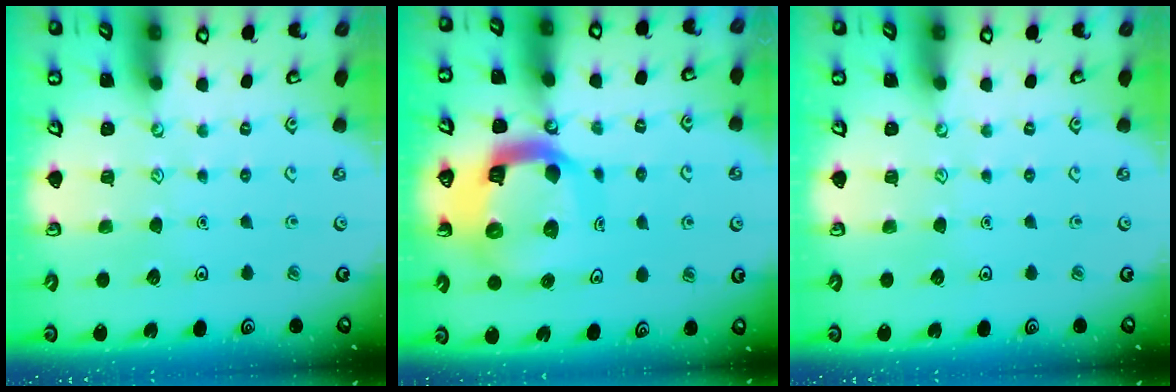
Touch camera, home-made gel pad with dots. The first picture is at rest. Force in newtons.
{"total": 14.7, "press": 14.6, "slide": 1.7}
{"total": 0.0}